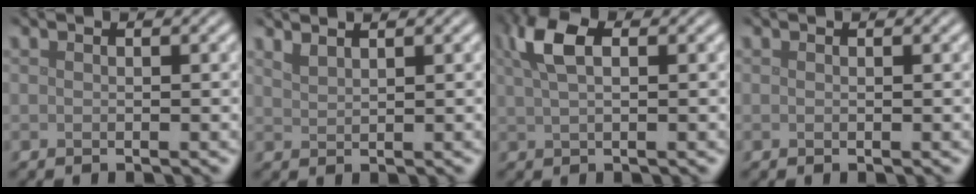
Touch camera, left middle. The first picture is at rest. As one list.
[{"total": 1.4, "force": [1.3, 0.3, 0.5], "torque": [-0.007, 0.005, 0.022]}, {"total": 4.1, "force": [1.7, 1.8, 3.2], "torque": [-0.071, 0.009, 0.028]}, {"total": 0.0}]